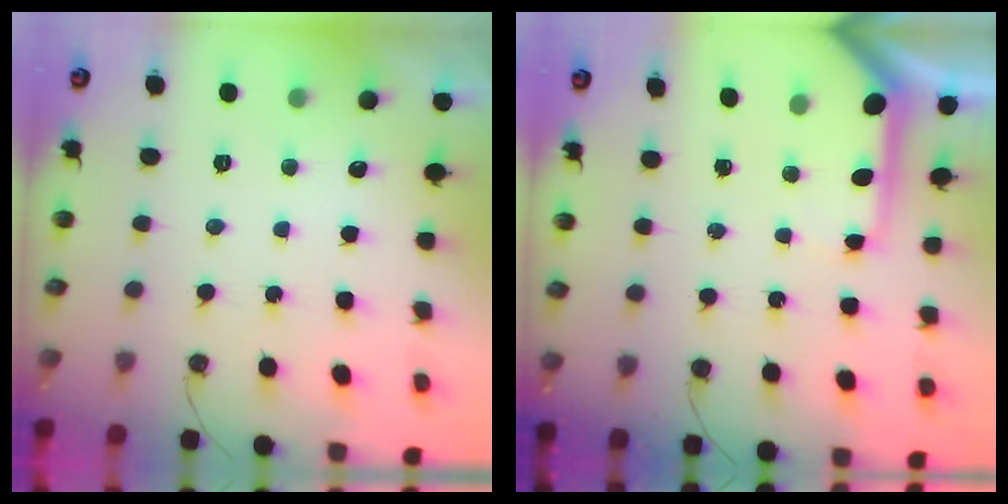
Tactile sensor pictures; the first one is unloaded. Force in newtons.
{"total": 7.5, "press": 7.5, "slide": 0.8}